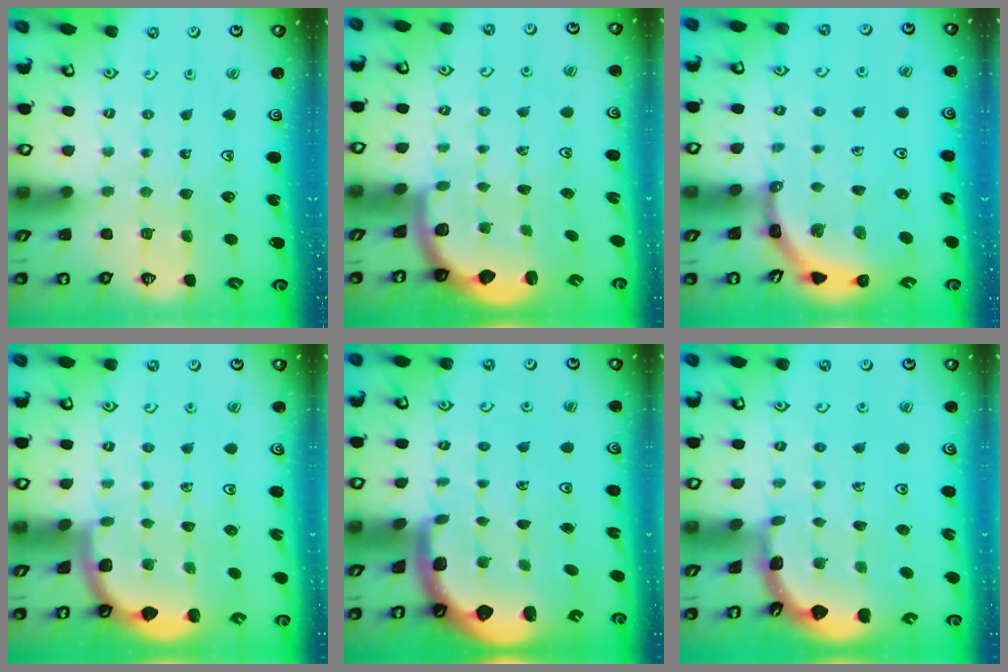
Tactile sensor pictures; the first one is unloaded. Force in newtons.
{"total": 1.9, "press": 1.8, "slide": 0.5}
{"total": 4.5, "press": 4.5, "slide": 0.4}
{"total": 1.7, "press": 1.6, "slide": 0.1}
{"total": 3.9, "press": 3.0, "slide": 2.5}
{"total": 1.8, "press": 1.8, "slide": 0.2}